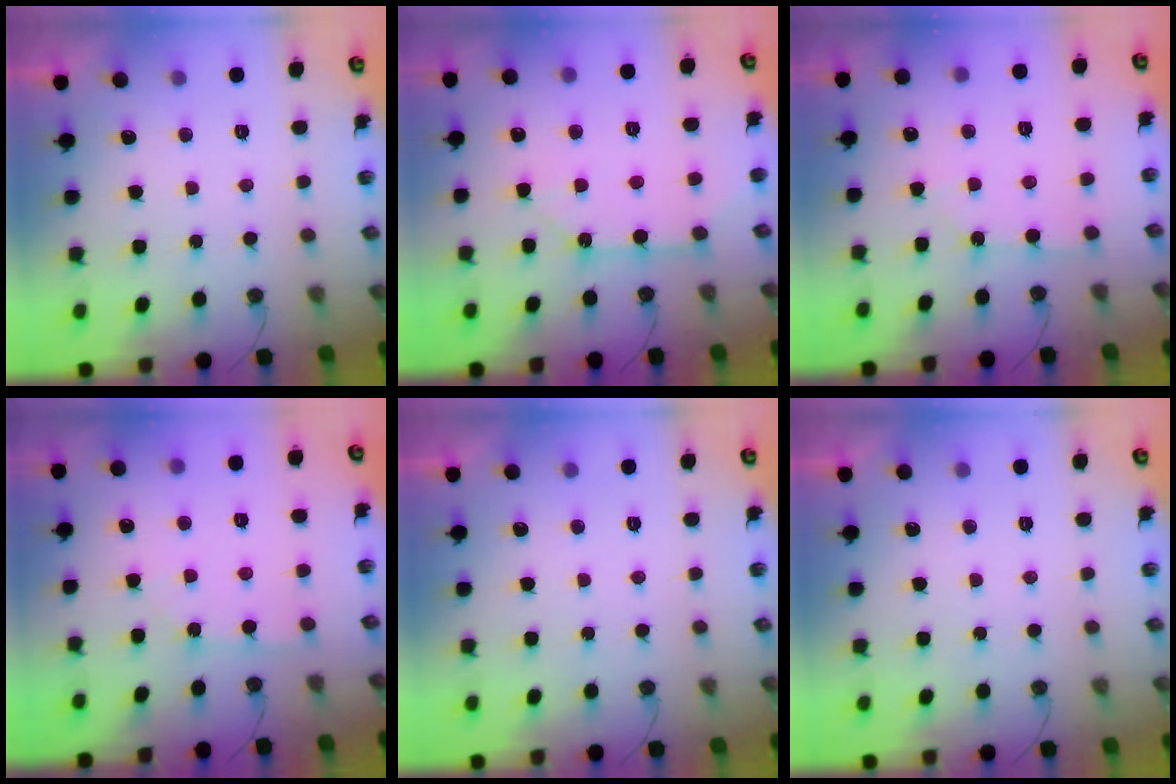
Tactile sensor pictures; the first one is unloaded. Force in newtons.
{"total": 10.4, "press": 10.4, "slide": 0.9}
{"total": 2.1, "press": 2.1, "slide": 0.2}
{"total": 2.2, "press": 2.2, "slide": 0.2}
{"total": 0.0}
{"total": 0.0}